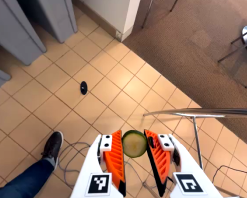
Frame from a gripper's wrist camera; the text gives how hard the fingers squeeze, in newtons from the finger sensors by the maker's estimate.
{"total": 6.1, "left": 5.7, "right": 6.5}